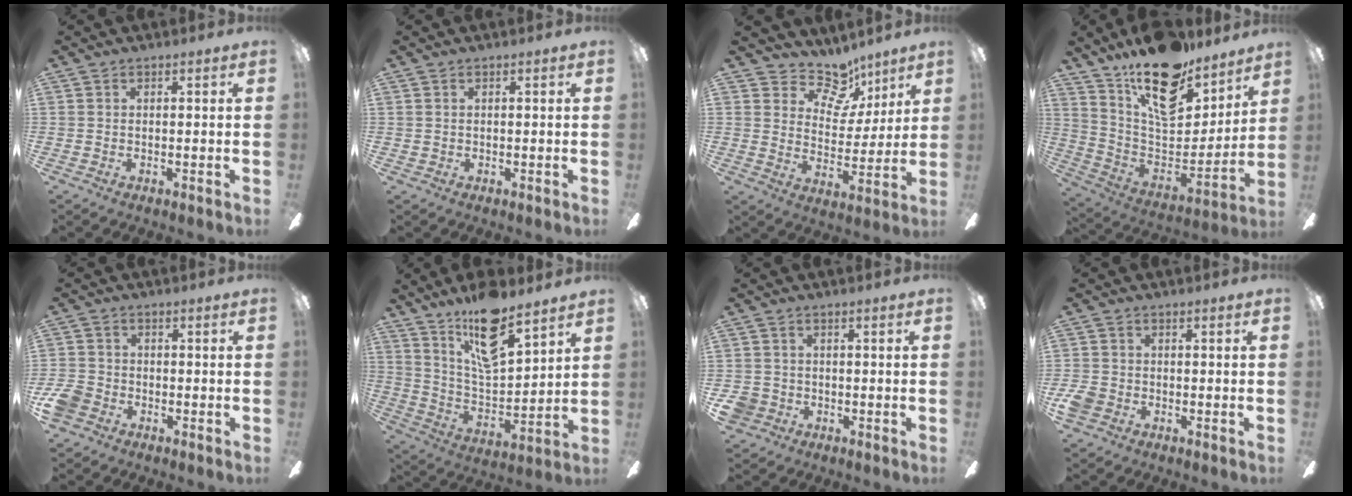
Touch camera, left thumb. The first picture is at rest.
{"total": 0.5, "force": [0.1, 0.5, 0.1], "torque": [-0.003, 0.005, 0.001]}
{"total": 12.0, "force": [8.8, 6.8, 4.4], "torque": [-0.067, -0.063, 0.164]}
{"total": 22.6, "force": [15.4, 10.6, 12.7], "torque": [-0.197, -0.097, 0.270]}
{"total": 5.6, "force": [-2.8, 4.3, 2.2], "torque": [-0.060, 0.015, -0.056]}
{"total": 18.0, "force": [12.8, 6.5, 10.8], "torque": [-0.191, -0.071, 0.220]}
{"total": 4.3, "force": [-1.6, 3.9, 1.1], "torque": [-0.041, 0.009, -0.031]}
{"total": 4.1, "force": [-1.9, 3.2, 1.9], "torque": [-0.047, 0.007, -0.037]}